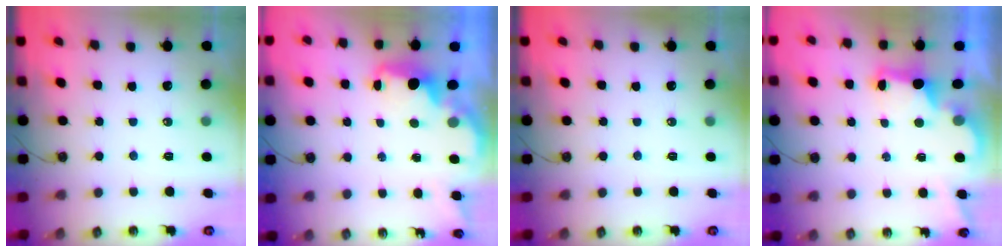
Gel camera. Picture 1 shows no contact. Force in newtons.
{"total": 2.7, "press": 2.7, "slide": 0.5}
{"total": 0.0}
{"total": 2.9, "press": 2.8, "slide": 0.9}